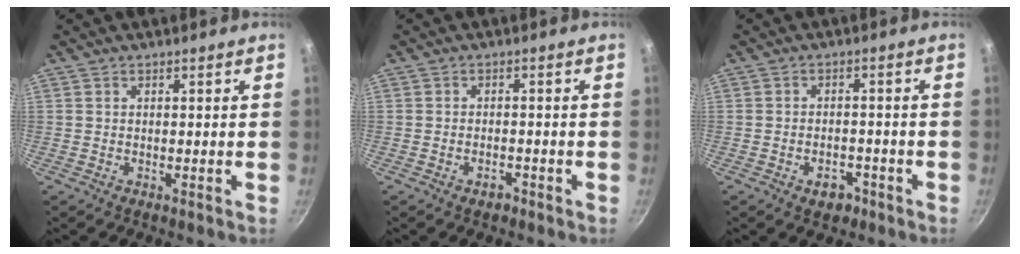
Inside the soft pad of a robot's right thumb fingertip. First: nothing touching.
{"total": 1.9, "force": [-1.3, 1.0, 0.9], "torque": [-0.008, 0.015, -0.017]}
{"total": 4.1, "force": [-2.3, 2.7, 2.0], "torque": [-0.015, 0.021, -0.026]}